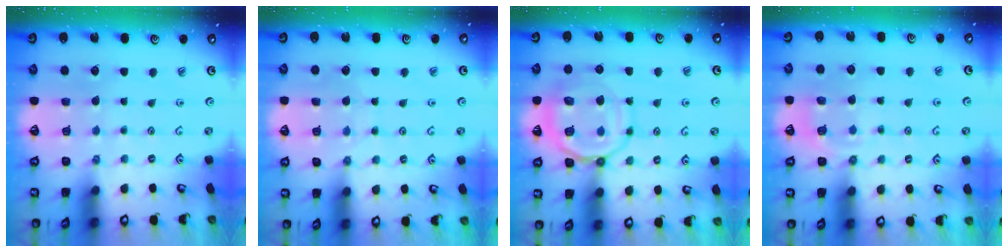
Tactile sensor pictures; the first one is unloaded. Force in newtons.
{"total": 4.7, "press": 4.7, "slide": 0.6}
{"total": 12.2, "press": 12.0, "slide": 1.6}
{"total": 6.1, "press": 6.0, "slide": 1.3}